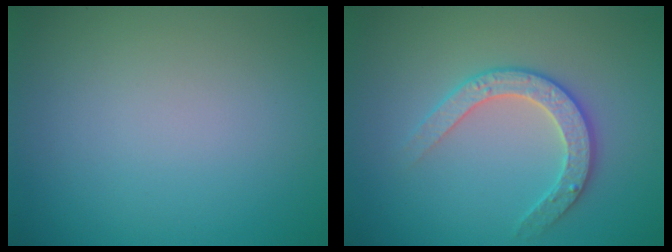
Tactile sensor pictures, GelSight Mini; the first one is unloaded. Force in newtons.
{"total": 2.8, "press": 2.7, "slide": 0.6}